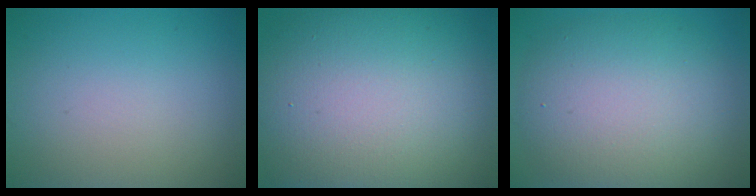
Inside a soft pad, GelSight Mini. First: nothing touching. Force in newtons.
{"total": 17.2, "press": 17.2, "slide": 1.3}
{"total": 9.4, "press": 9.4, "slide": 0.8}